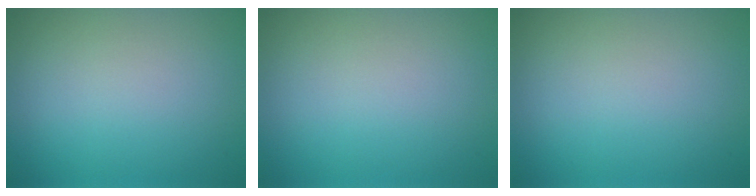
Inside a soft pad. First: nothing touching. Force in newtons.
{"total": 0.0}
{"total": 0.0}